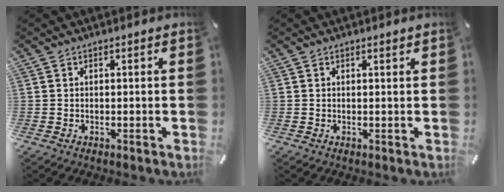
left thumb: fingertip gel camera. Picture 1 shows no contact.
{"total": 0.6, "force": [0.4, 0.1, 0.4], "torque": [-0.007, 0.001, 0.006]}